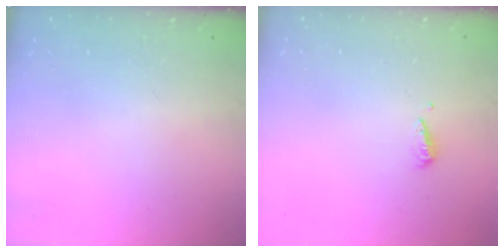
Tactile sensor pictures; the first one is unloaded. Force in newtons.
{"total": 2.9, "press": 2.9, "slide": 0.4}